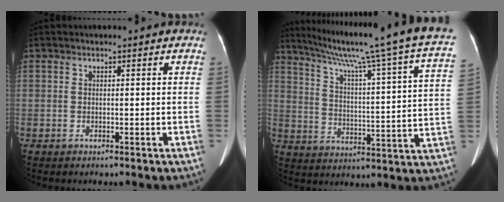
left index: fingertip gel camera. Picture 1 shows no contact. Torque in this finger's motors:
{"motor_torque": [0.74, -1.40, 0.01, 0.07]}